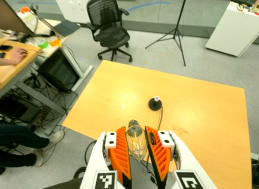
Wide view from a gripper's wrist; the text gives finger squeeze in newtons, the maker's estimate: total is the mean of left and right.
{"total": 10.4, "left": 10.1, "right": 10.8}